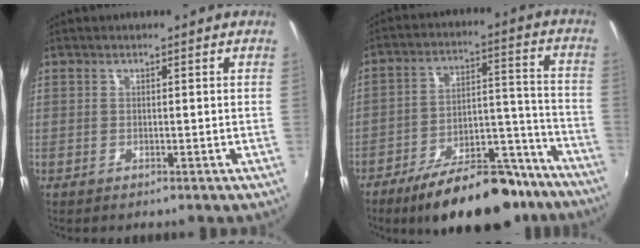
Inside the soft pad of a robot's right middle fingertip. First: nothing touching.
{"total": 20.8, "force": [-16.4, 7.6, 10.2], "torque": [-0.162, 0.024, -0.224]}